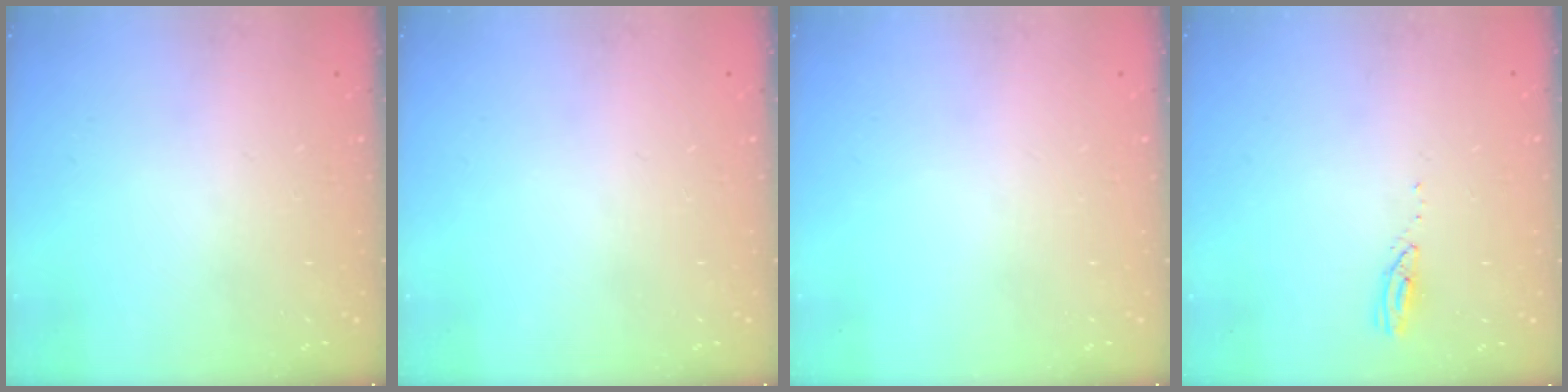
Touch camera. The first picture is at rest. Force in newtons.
{"total": 0.0}
{"total": 0.0}
{"total": 2.9, "press": 2.8, "slide": 0.4}